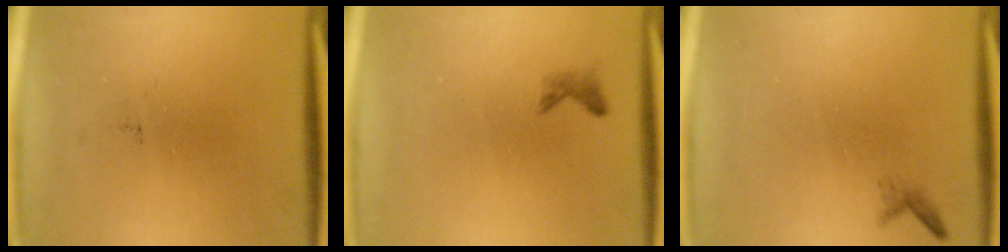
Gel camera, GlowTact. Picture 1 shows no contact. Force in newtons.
{"total": 0.8}
{"total": 0.6}